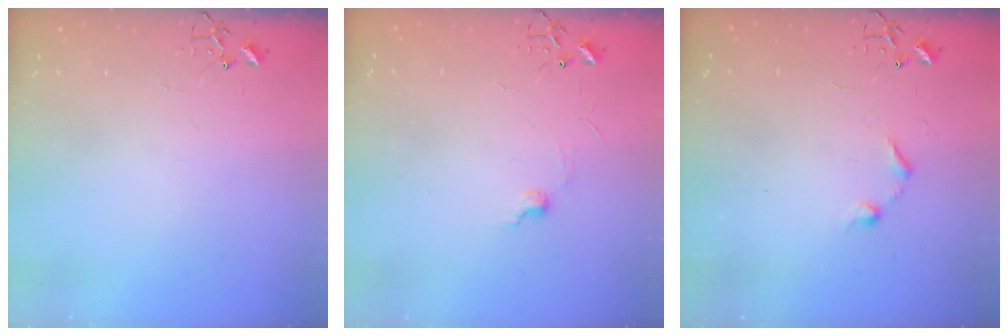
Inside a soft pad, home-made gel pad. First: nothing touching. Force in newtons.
{"total": 5.3, "press": 5.2, "slide": 0.7}
{"total": 7.1, "press": 7.1, "slide": 0.8}